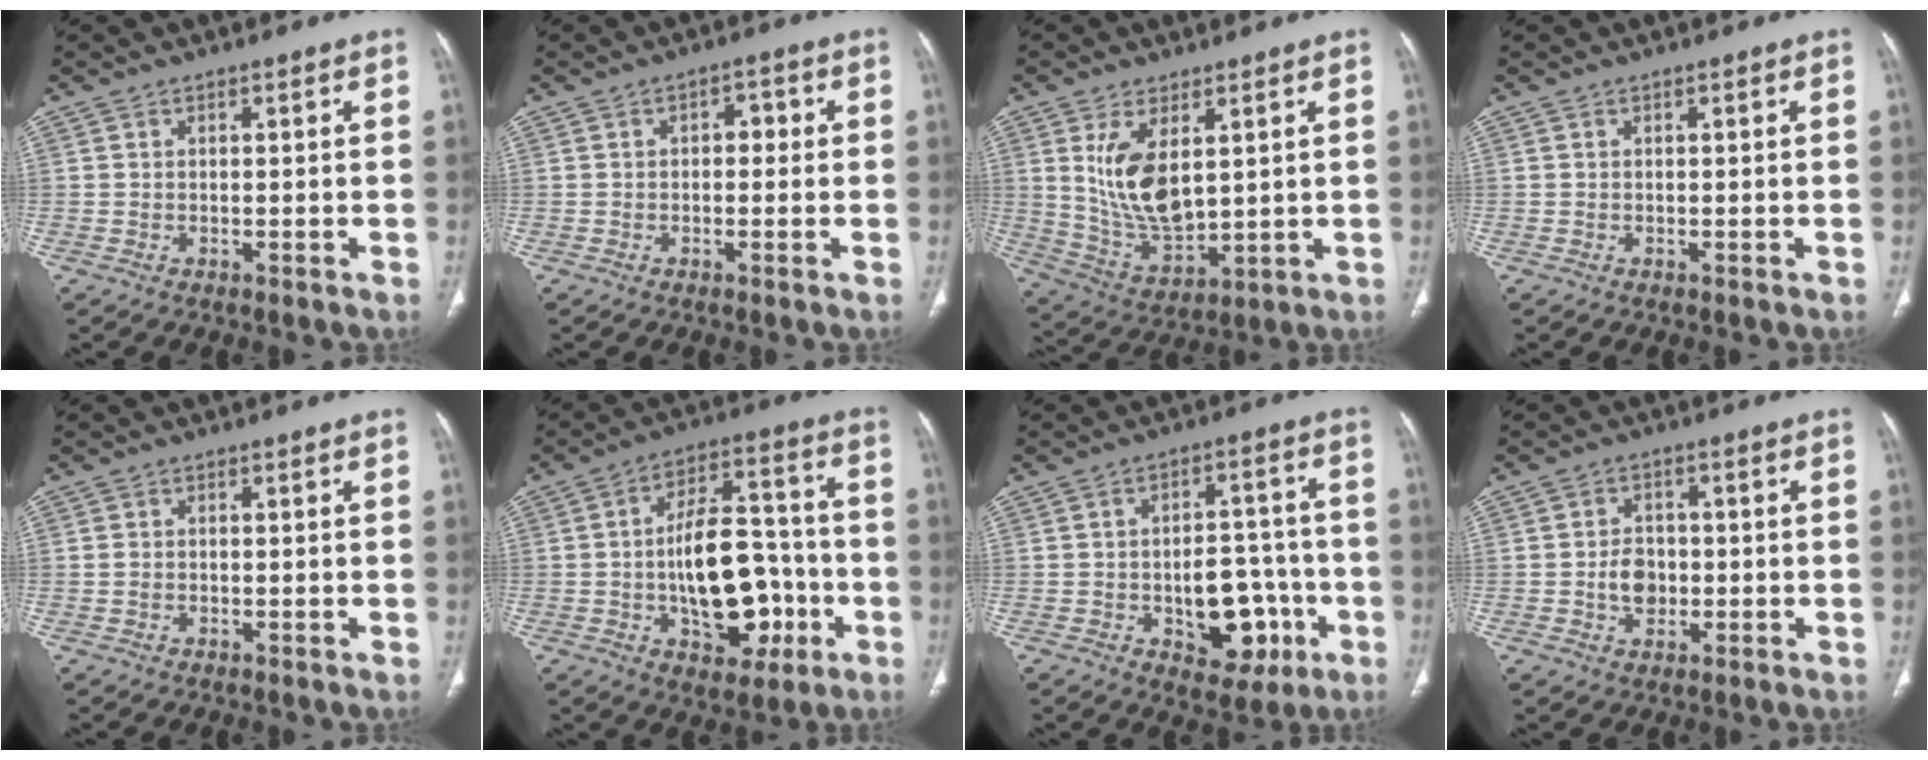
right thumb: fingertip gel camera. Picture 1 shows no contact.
{"total": 2.9, "force": [0.2, 1.9, 2.2], "torque": [-0.018, 0.015, -0.002]}
{"total": 12.4, "force": [3.4, 6.2, 10.1], "torque": [-0.181, -0.025, 0.085]}
{"total": 0.0}
{"total": 1.2, "force": [-0.2, 0.9, 0.7], "torque": [-0.016, 0.004, 0.000]}
{"total": 18.1, "force": [-3.8, 10.2, 14.4], "torque": [-0.189, 0.042, -0.050]}
{"total": 13.3, "force": [-3.9, 8.1, 9.8], "torque": [-0.092, 0.035, -0.043]}
{"total": 5.1, "force": [-0.8, 4.0, 3.1], "torque": [-0.034, 0.008, -0.014]}